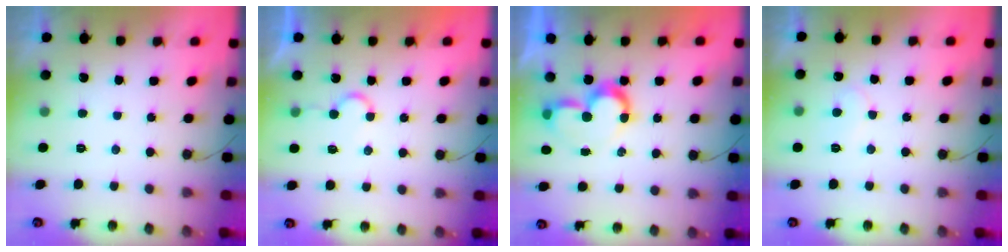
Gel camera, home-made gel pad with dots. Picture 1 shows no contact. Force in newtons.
{"total": 4.7, "press": 4.7, "slide": 0.3}
{"total": 9.5, "press": 9.5, "slide": 0.9}
{"total": 6.0, "press": 6.0, "slide": 0.6}